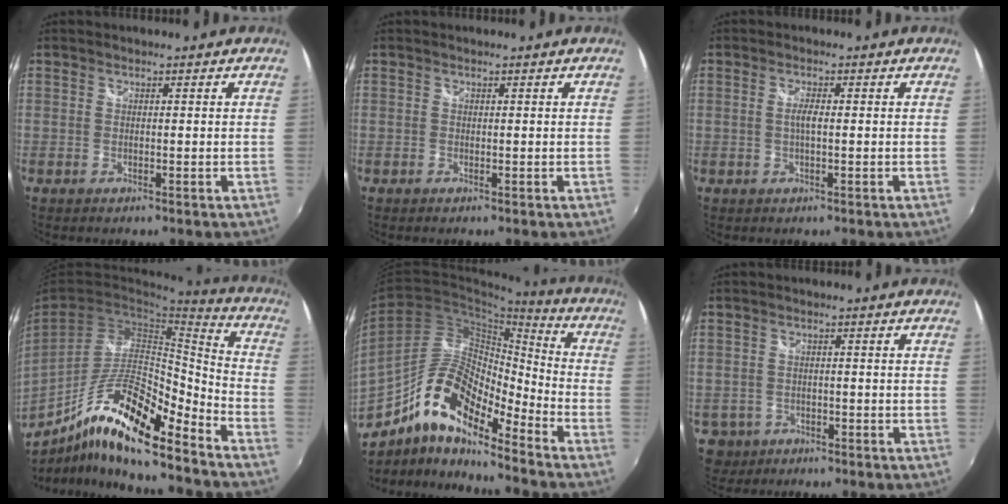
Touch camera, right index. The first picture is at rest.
{"total": 0.0}
{"total": 1.9, "force": [-0.1, 0.2, 1.9], "torque": [-0.036, 0.000, -0.004]}
{"total": 17.5, "force": [-11.9, 3.1, 12.5], "torque": [-0.227, -0.009, -0.222]}
{"total": 16.7, "force": [-10.7, 5.8, 11.4], "torque": [-0.206, 0.006, -0.207]}
{"total": 4.4, "force": [-1.6, 4.0, 0.7], "torque": [-0.027, 0.003, -0.019]}